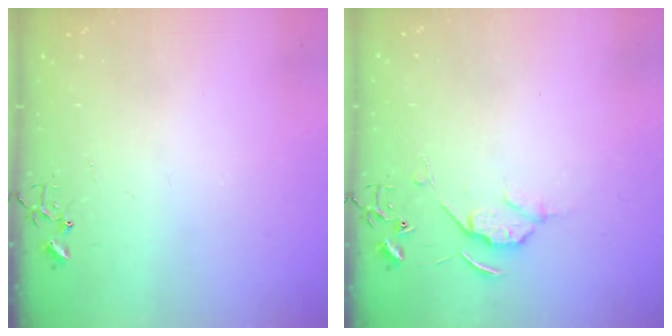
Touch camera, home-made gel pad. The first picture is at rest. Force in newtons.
{"total": 5.7, "press": 5.7, "slide": 0.8}